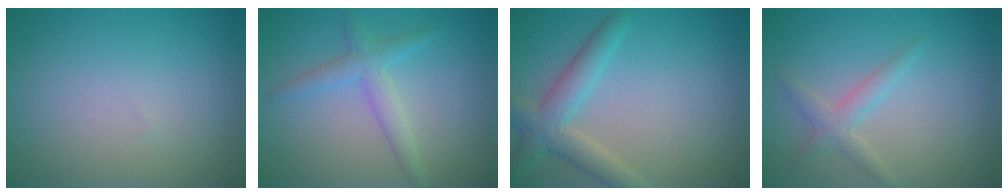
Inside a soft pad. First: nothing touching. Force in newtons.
{"total": 2.6, "press": 2.6, "slide": 0.1}
{"total": 3.8, "press": 3.8, "slide": 0.3}
{"total": 1.9, "press": 1.9, "slide": 0.1}